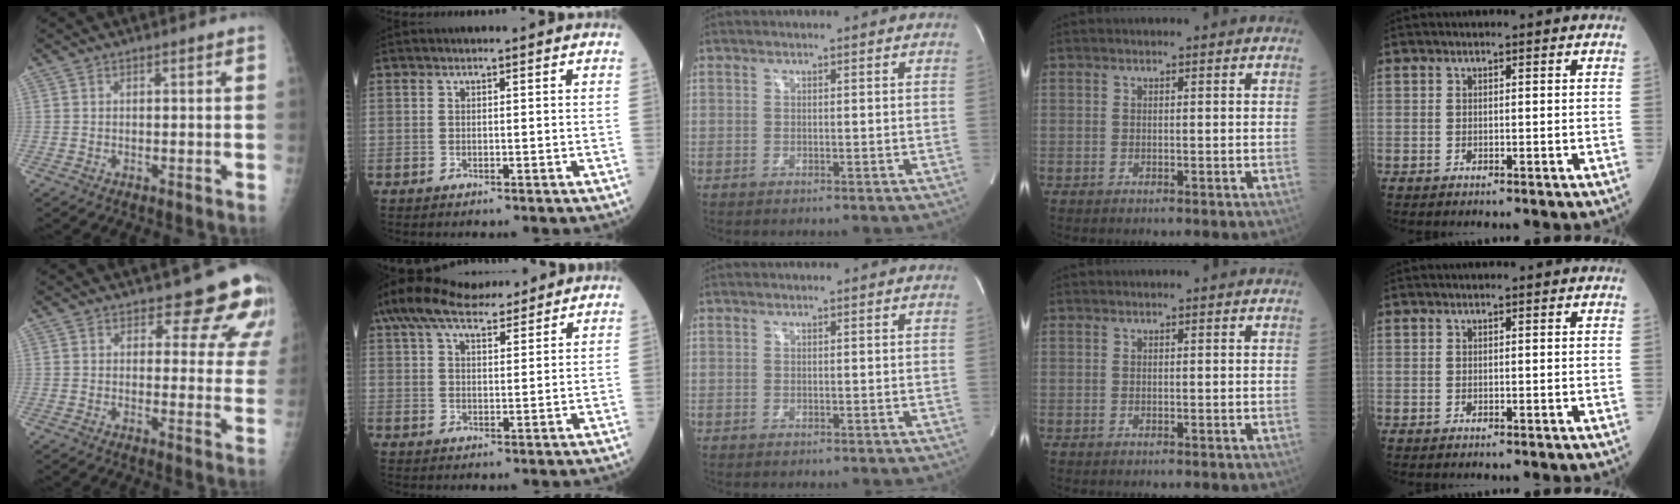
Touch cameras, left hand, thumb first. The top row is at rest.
{"thumb": {"total": 10.5, "force": [8.5, 4.8, 3.8], "torque": [0.003, -0.051, 0.075]}, "index": {"total": 11.9, "force": [10.3, 2.5, 5.4], "torque": [-0.105, 0.039, 0.174]}}